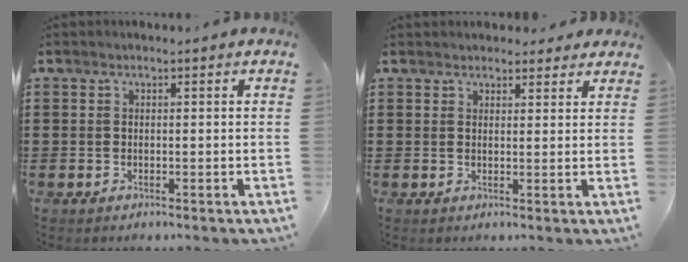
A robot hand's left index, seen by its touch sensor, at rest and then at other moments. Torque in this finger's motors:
{"motor_torque": [1.60, -0.54, 0.44, 0.10]}